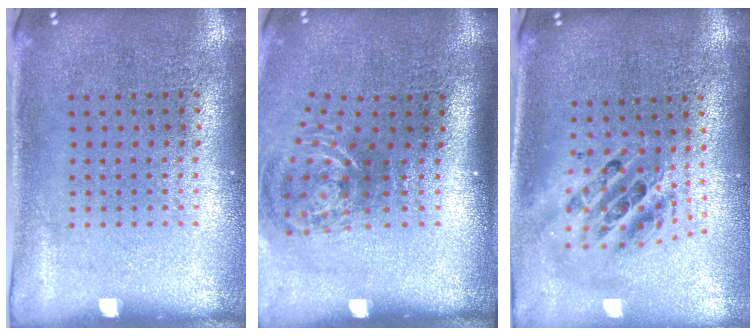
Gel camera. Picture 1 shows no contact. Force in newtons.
{"total": 1.8, "press": 1.3, "slide": 1.3}
{"total": 2.2, "press": 1.6, "slide": 1.4}